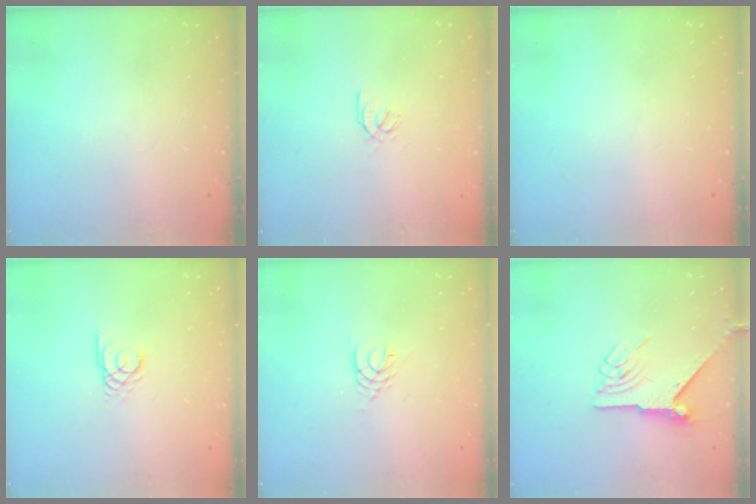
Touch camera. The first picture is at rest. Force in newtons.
{"total": 2.1, "press": 2.1, "slide": 0.2}
{"total": 0.0}
{"total": 2.4, "press": 2.4, "slide": 0.3}
{"total": 3.0, "press": 2.9, "slide": 0.4}
{"total": 6.7, "press": 6.7, "slide": 0.1}